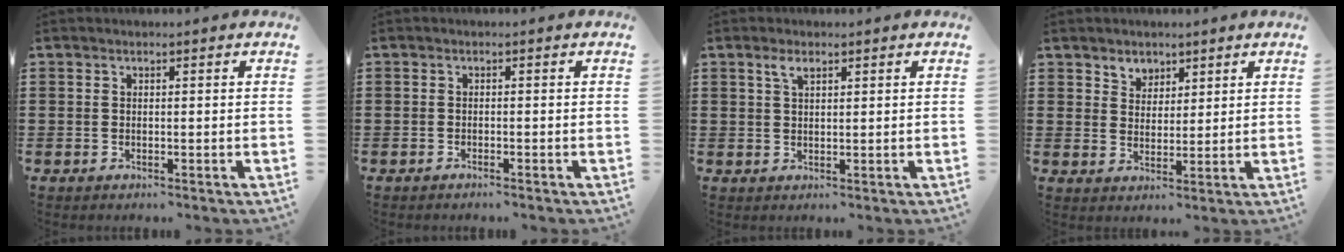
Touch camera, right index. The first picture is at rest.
{"total": 0.6, "force": [-0.6, -0.2, 0.2], "torque": [-0.006, -0.004, -0.011]}
{"total": 2.0, "force": [1.2, 0.4, 1.5], "torque": [-0.032, 0.003, 0.021]}
{"total": 3.2, "force": [2.6, 1.9, -0.2], "torque": [-0.008, 0.006, 0.049]}